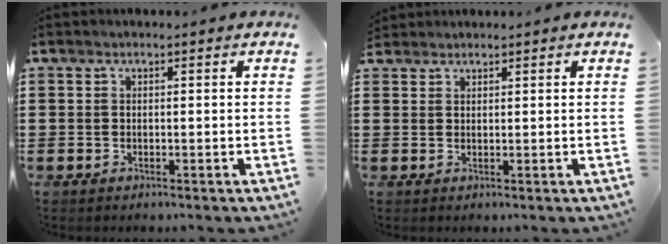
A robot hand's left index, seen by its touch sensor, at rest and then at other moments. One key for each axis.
{"total": 1.3, "fx": 1.3, "fy": 0.4, "fz": 0.0, "tx": -0.004, "ty": 0.000, "tz": 0.026}